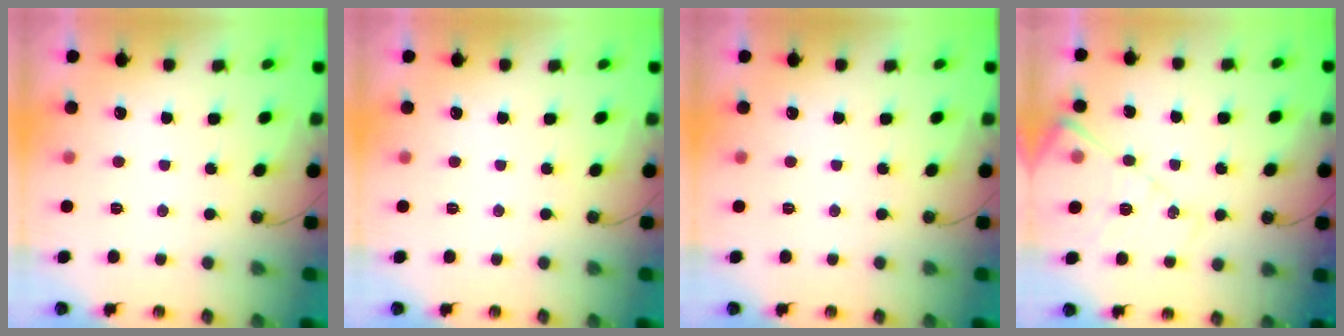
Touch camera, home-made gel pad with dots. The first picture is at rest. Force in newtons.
{"total": 0.0}
{"total": 0.0}
{"total": 14.0, "press": 13.9, "slide": 1.4}